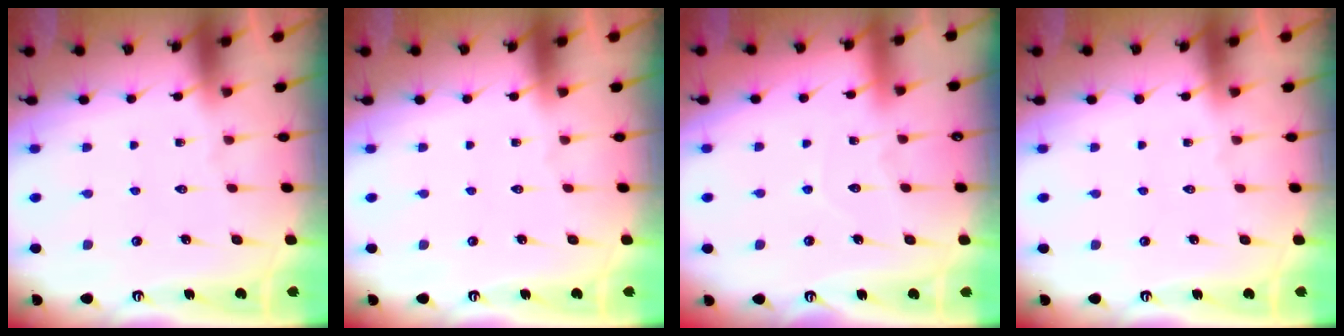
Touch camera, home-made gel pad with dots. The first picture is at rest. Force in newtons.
{"total": 0.0}
{"total": 5.7, "press": 5.7, "slide": 0.5}
{"total": 0.0}